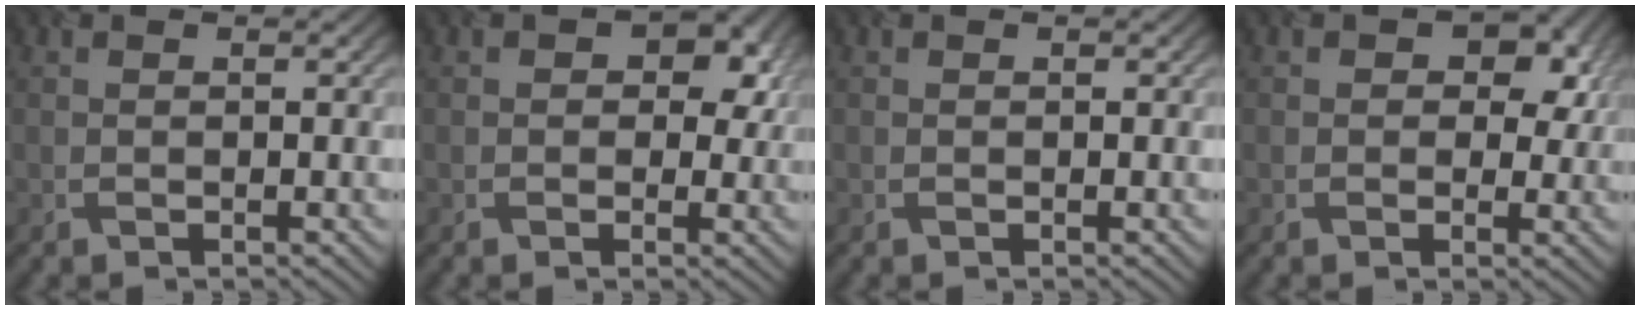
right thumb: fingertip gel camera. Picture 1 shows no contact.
{"total": 4.5, "force": [1.2, 3.3, 2.8], "torque": [-0.029, -0.007, 0.007]}
{"total": 0.0}
{"total": 5.0, "force": [1.6, 3.6, 3.1], "torque": [-0.036, -0.008, 0.011]}